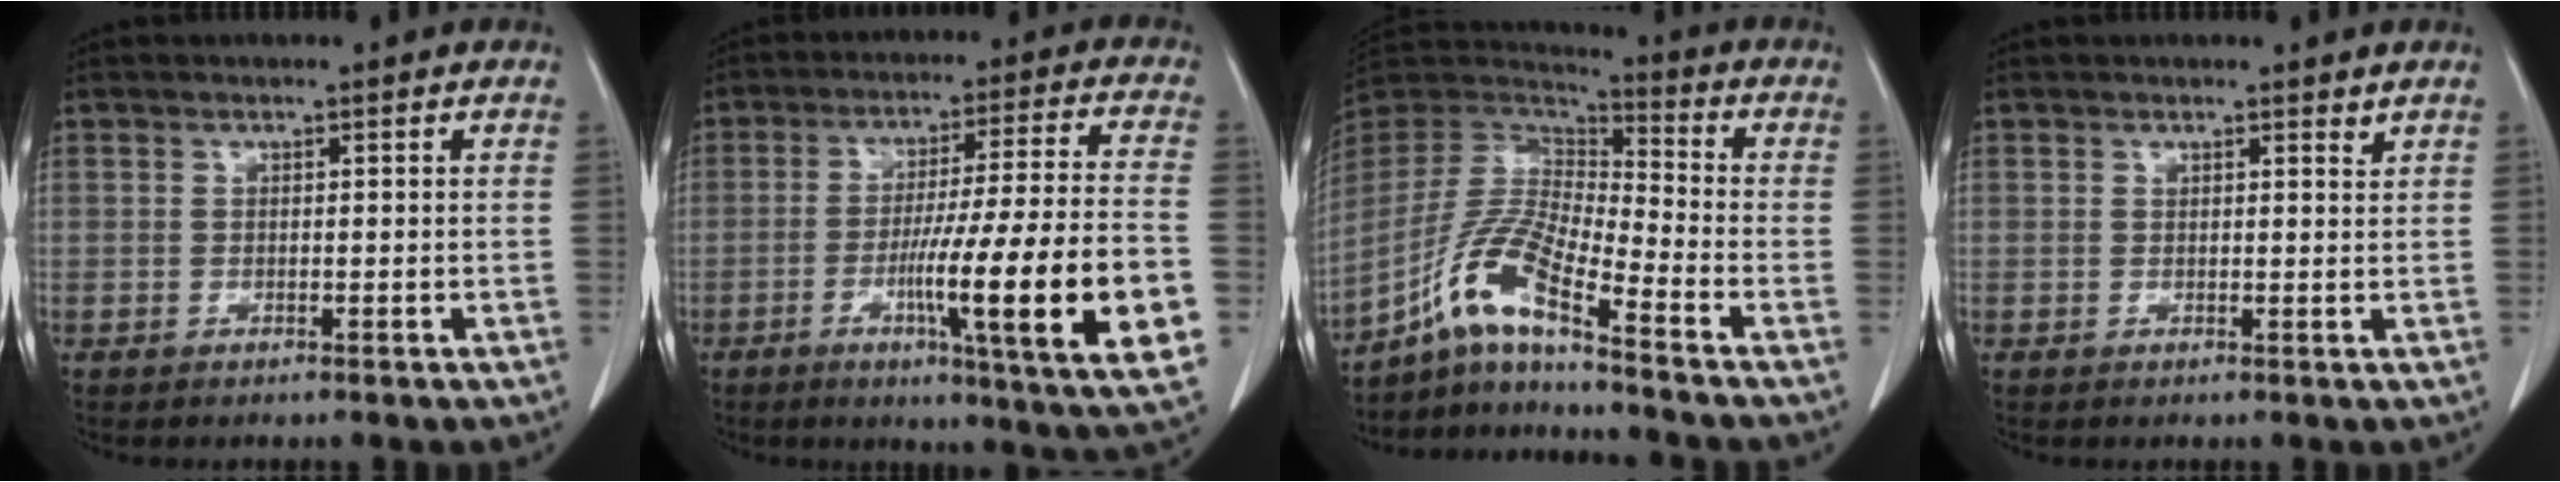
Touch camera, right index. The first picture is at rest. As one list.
[{"total": 20.5, "force": [-5.7, -0.4, 19.7], "torque": [-0.267, -0.019, -0.084]}, {"total": 11.9, "force": [-8.0, 0.4, 8.8], "torque": [-0.197, 0.005, -0.155]}, {"total": 1.1, "force": [1.1, 0.2, 0.3], "torque": [-0.006, -0.005, 0.015]}]